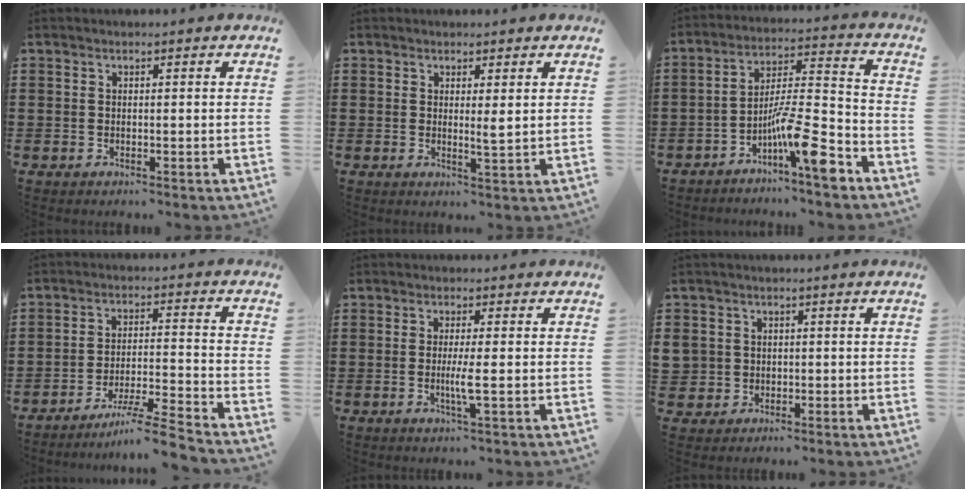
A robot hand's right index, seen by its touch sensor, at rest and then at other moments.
{"total": 2.1, "force": [1.0, 0.1, 1.8], "torque": [-0.030, -0.004, 0.015]}
{"total": 11.4, "force": [-6.9, 1.9, 8.9], "torque": [-0.155, 0.002, -0.127]}
{"total": 7.1, "force": [-6.1, -0.6, 3.7], "torque": [-0.071, -0.013, -0.118]}
{"total": 3.4, "force": [-0.5, -0.2, 3.4], "torque": [-0.067, -0.012, -0.014]}
{"total": 2.8, "force": [0.2, 2.8, 0.3], "torque": [-0.020, 0.010, 0.000]}